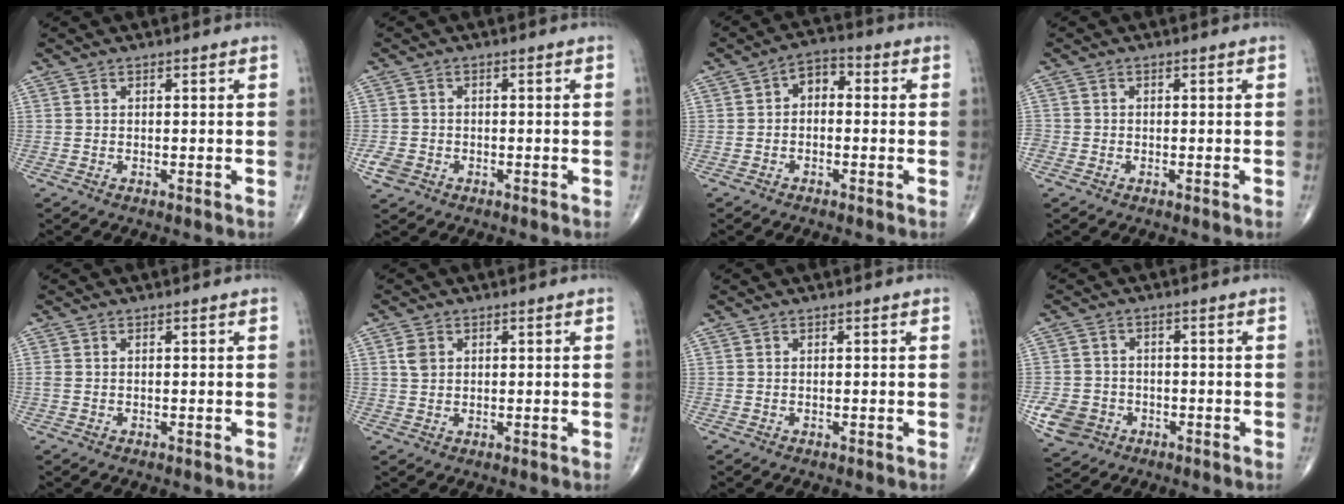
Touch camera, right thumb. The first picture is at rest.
{"total": 3.0, "force": [-1.3, 2.4, 1.3], "torque": [-0.023, 0.007, -0.023]}
{"total": 4.4, "force": [-0.1, 3.0, 3.2], "torque": [-0.027, 0.020, -0.018]}
{"total": 1.7, "force": [-0.7, 1.4, 0.6], "torque": [-0.007, 0.004, -0.018]}
{"total": 0.8, "force": [0.1, 0.6, 0.6], "torque": [-0.022, 0.007, 0.005]}
{"total": 2.6, "force": [0.8, 2.1, 1.4], "torque": [-0.021, 0.000, 0.018]}
{"total": 0.0}
{"total": 6.6, "force": [-2.4, 5.7, 2.2], "torque": [-0.035, 0.012, -0.037]}